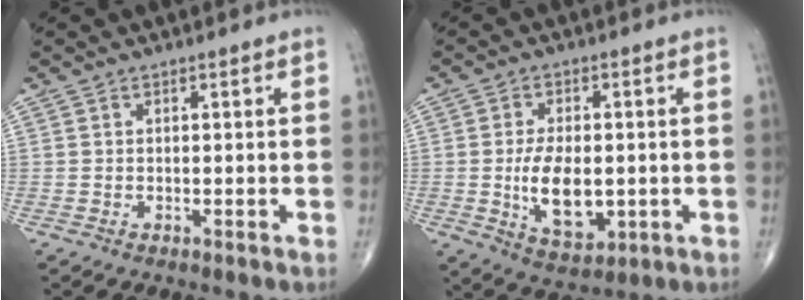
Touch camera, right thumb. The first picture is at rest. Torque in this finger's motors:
{"motor_torque": [1.62, 1.56, 1.27, -0.21, 0.03]}